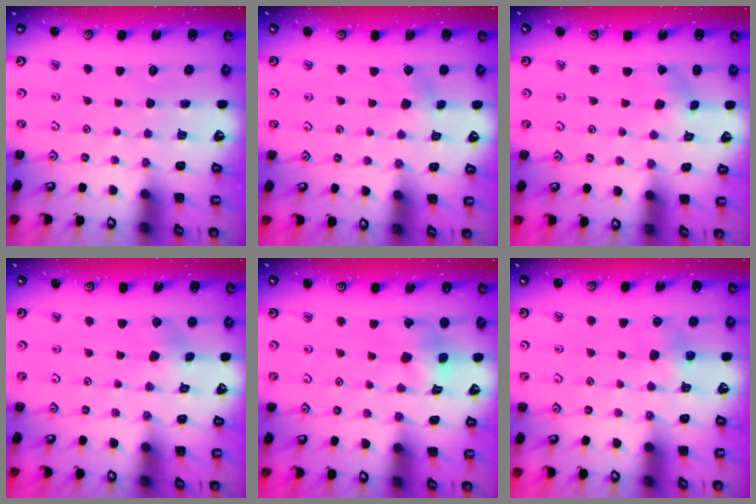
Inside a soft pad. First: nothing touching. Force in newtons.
{"total": 1.8, "press": 1.8, "slide": 0.3}
{"total": 1.2, "press": 1.2, "slide": 0.2}
{"total": 3.1, "press": 3.0, "slide": 0.4}
{"total": 9.0, "press": 9.0, "slide": 1.0}
{"total": 5.2, "press": 5.2, "slide": 0.5}